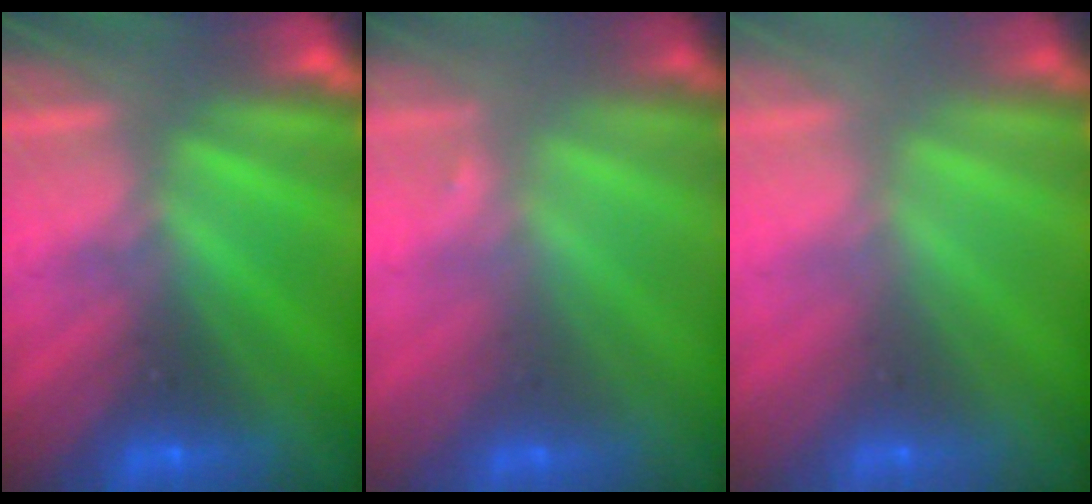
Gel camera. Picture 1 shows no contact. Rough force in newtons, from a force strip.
{"total": 1.5}
{"total": 2.7}